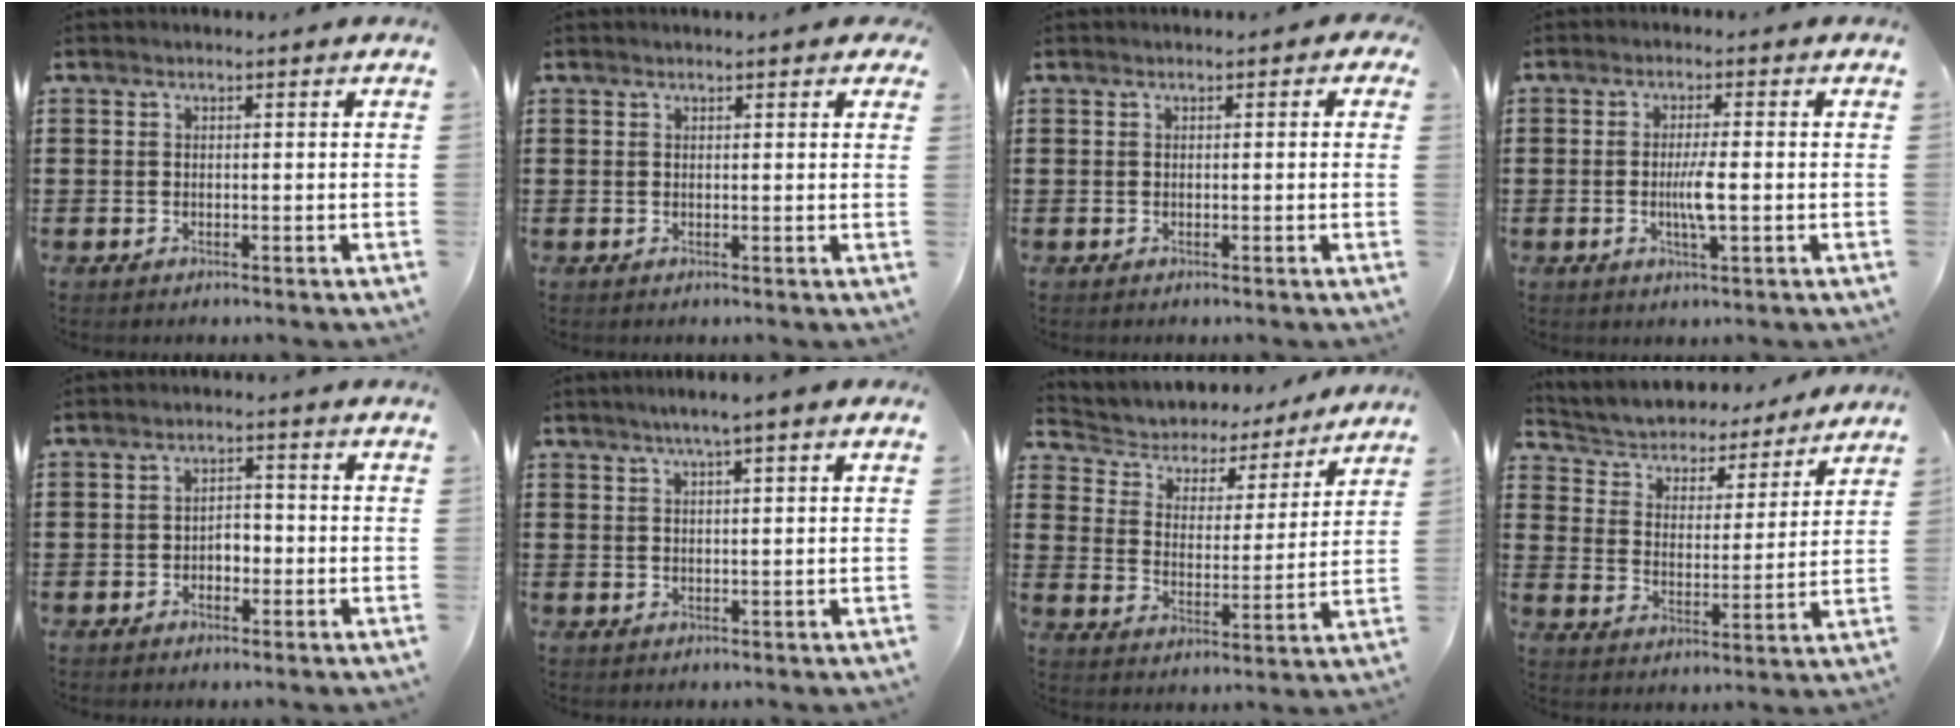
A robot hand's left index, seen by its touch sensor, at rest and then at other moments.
{"total": 0.9, "force": [0.7, 0.1, 0.6], "torque": [-0.012, 0.002, 0.013]}
{"total": 0.5, "force": [-0.1, 0.4, 0.4], "torque": [-0.009, 0.003, -0.003]}
{"total": 4.0, "force": [-0.5, 0.5, 4.0], "torque": [-0.077, -0.003, -0.013]}
{"total": 2.4, "force": [-1.0, 1.5, 1.6], "torque": [-0.034, 0.004, -0.023]}
{"total": 2.6, "force": [1.6, -0.2, 2.1], "torque": [-0.042, 0.002, 0.028]}
{"total": 3.8, "force": [3.5, 1.5, 0.2], "torque": [-0.030, -0.028, 0.051]}
{"total": 3.8, "force": [3.6, 1.1, 0.3], "torque": [-0.031, -0.030, 0.053]}